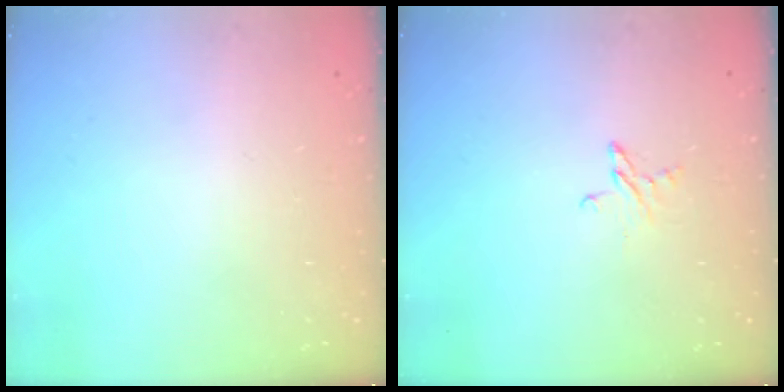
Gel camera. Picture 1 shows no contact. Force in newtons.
{"total": 3.4, "press": 3.4, "slide": 0.4}